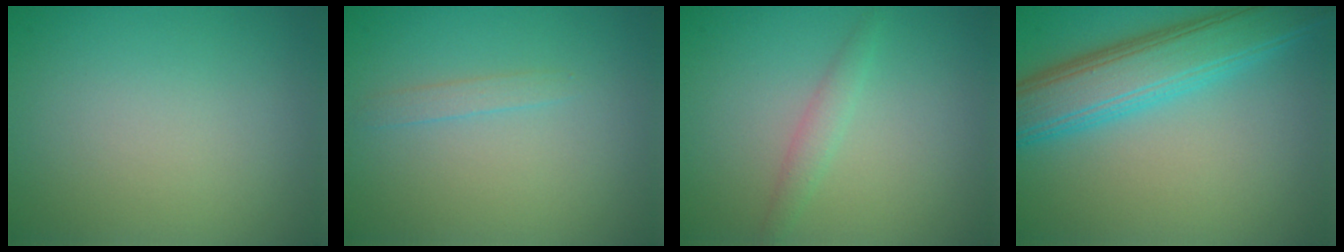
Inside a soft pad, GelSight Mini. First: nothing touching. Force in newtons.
{"total": 1.0, "press": 1.0, "slide": 0.1}
{"total": 1.4, "press": 1.4, "slide": 0.1}
{"total": 6.9, "press": 6.9, "slide": 0.1}